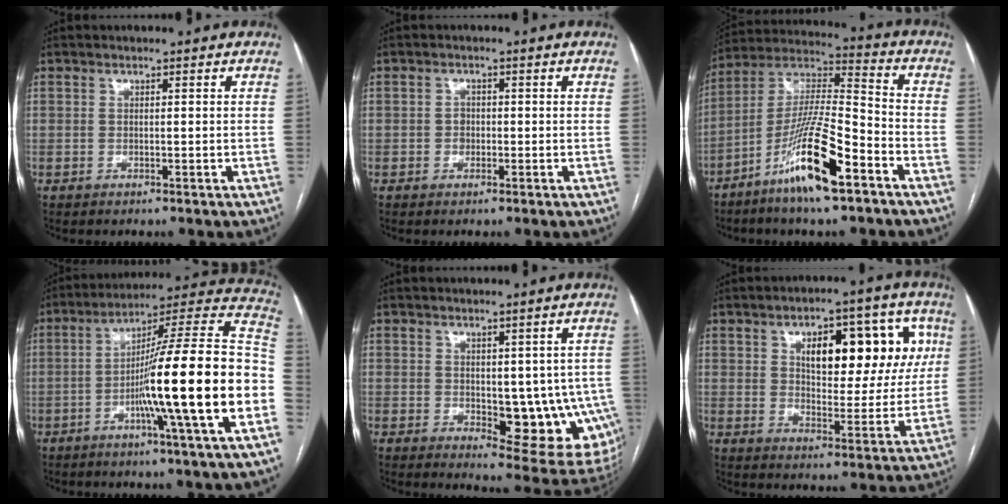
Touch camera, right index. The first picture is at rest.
{"total": 1.5, "force": [-0.2, 1.3, 0.7], "torque": [-0.009, 0.005, -0.003]}
{"total": 15.6, "force": [-8.5, 1.6, 13.0], "torque": [-0.254, -0.017, -0.156]}
{"total": 22.4, "force": [-5.7, -1.3, 21.7], "torque": [-0.275, 0.008, -0.103]}
{"total": 12.4, "force": [-1.7, 5.3, 11.1], "torque": [-0.101, -0.002, -0.006]}
{"total": 15.6, "force": [5.4, 7.0, 12.9], "torque": [-0.163, 0.028, 0.081]}